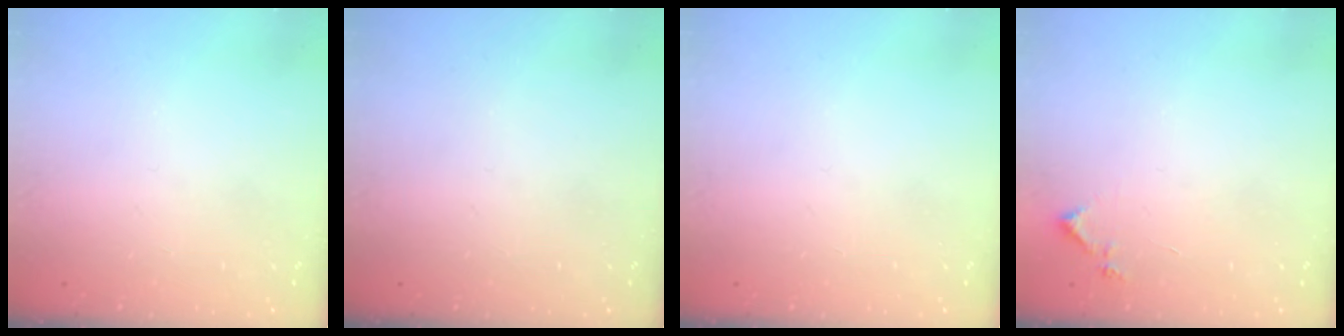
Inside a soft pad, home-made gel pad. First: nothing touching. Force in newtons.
{"total": 0.0}
{"total": 0.0}
{"total": 4.9, "press": 4.8, "slide": 0.5}